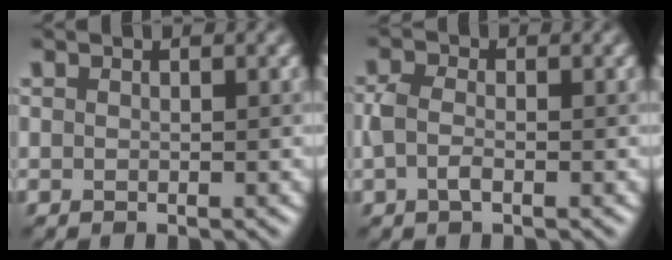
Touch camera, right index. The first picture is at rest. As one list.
[{"total": 1.7, "force": [-0.6, 1.0, 1.1], "torque": [-0.028, 0.010, -0.009]}]